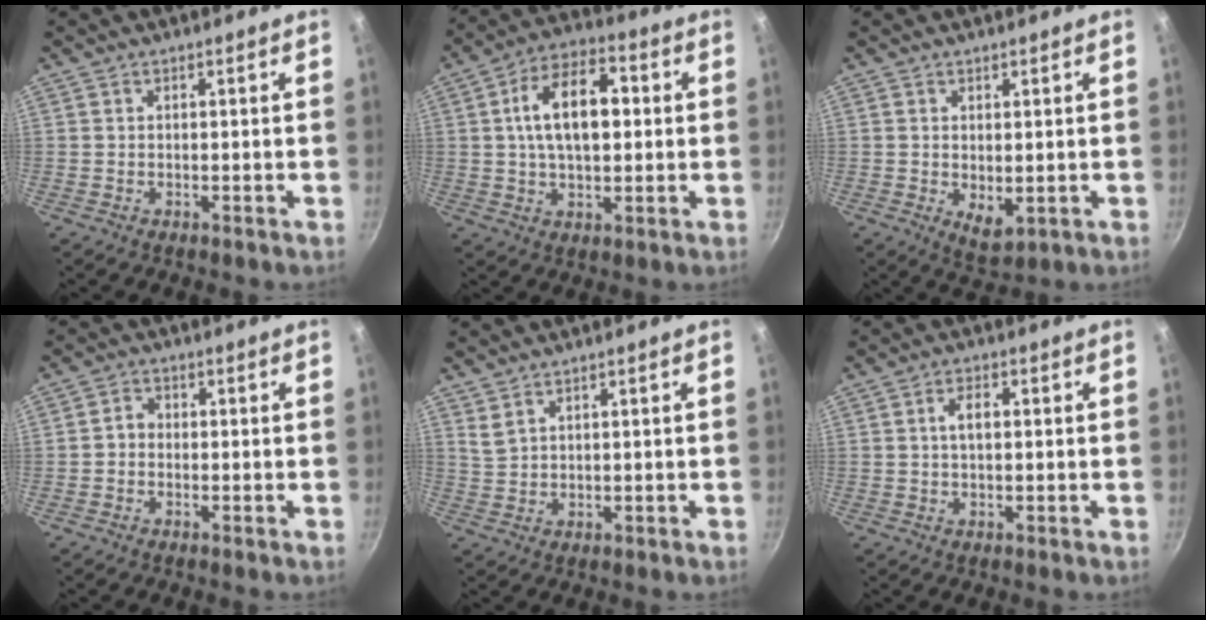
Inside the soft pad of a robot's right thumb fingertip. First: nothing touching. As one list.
[{"total": 14.3, "force": [1.9, 8.2, 11.6], "torque": [-0.169, 0.021, 0.024]}, {"total": 4.4, "force": [0.1, 2.6, 3.5], "torque": [-0.049, -0.014, 0.009]}, {"total": 2.4, "force": [-0.6, 2.0, 1.2], "torque": [-0.015, 0.014, -0.018]}, {"total": 2.3, "force": [1.8, 1.2, 1.0], "torque": [-0.017, -0.009, 0.042]}, {"total": 3.4, "force": [0.5, 2.0, 2.7], "torque": [-0.042, 0.011, 0.008]}]